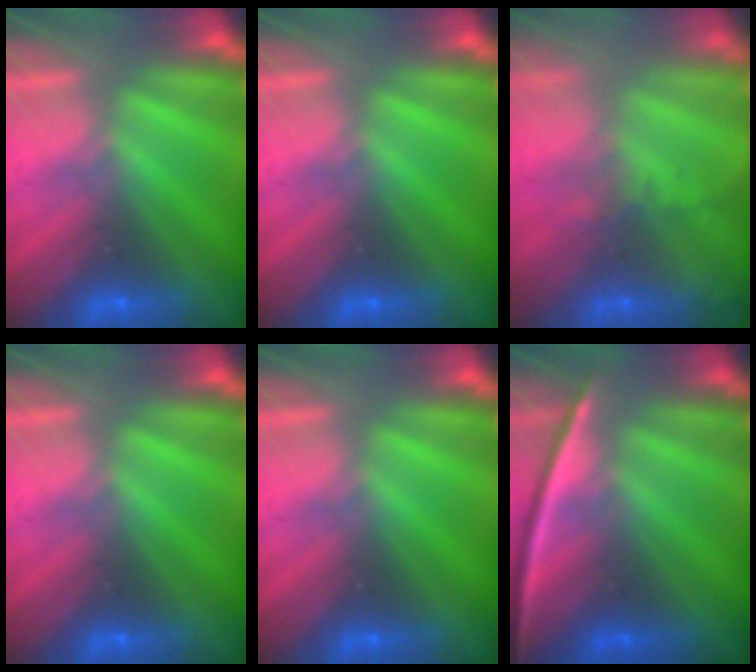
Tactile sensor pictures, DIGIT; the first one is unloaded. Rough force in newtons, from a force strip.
{"total": 0.0}
{"total": 7.2}
{"total": 0.0}
{"total": 0.0}
{"total": 2.3}